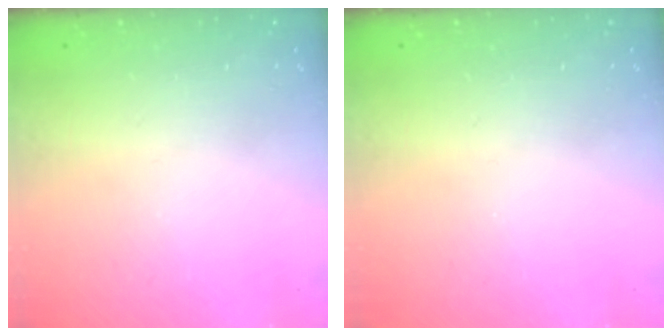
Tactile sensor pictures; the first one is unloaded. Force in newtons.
{"total": 0.0}